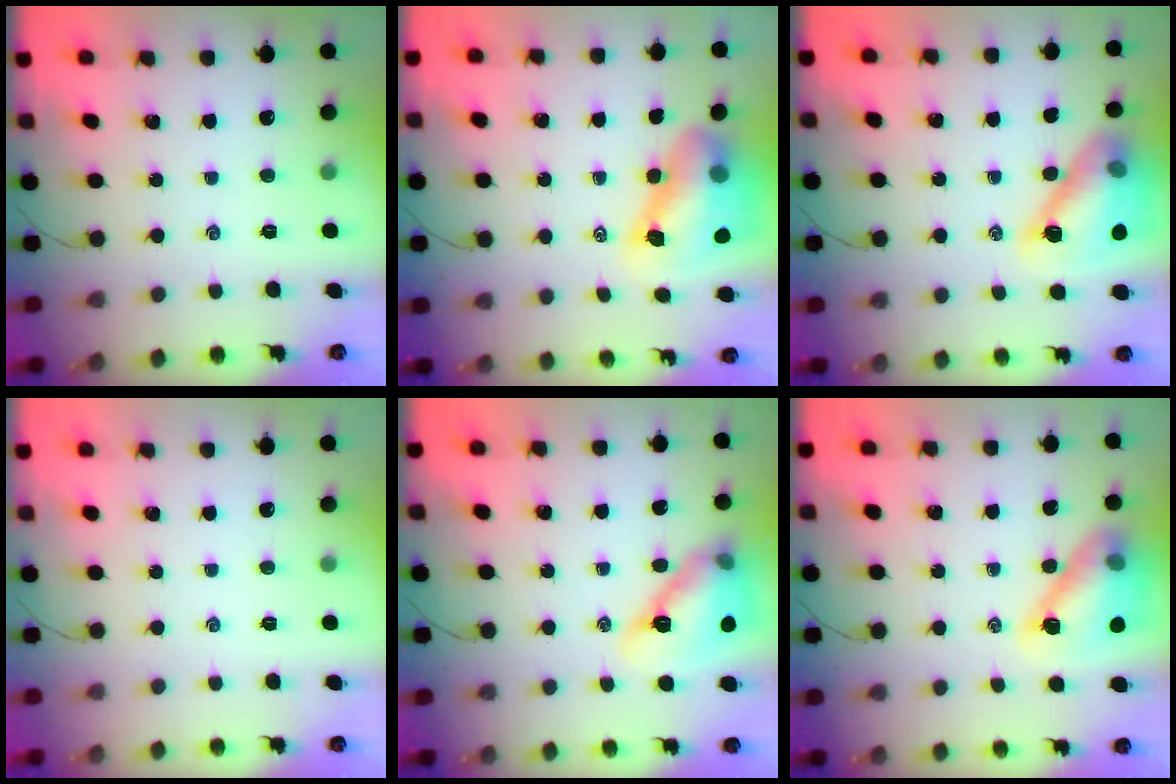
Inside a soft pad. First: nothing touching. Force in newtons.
{"total": 12.5, "press": 12.0, "slide": 3.6}
{"total": 14.3, "press": 14.0, "slide": 2.8}
{"total": 0.0}
{"total": 15.3, "press": 14.7, "slide": 4.2}
{"total": 13.3, "press": 12.8, "slide": 3.8}